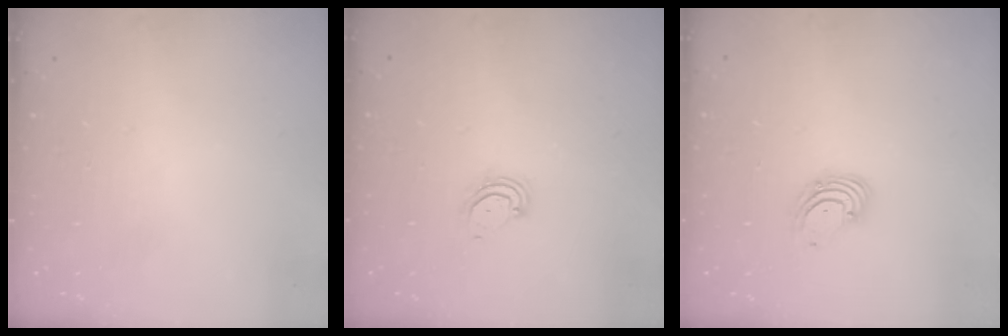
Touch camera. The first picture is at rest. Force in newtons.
{"total": 3.4, "press": 3.3, "slide": 0.7}
{"total": 2.7, "press": 2.7, "slide": 0.3}